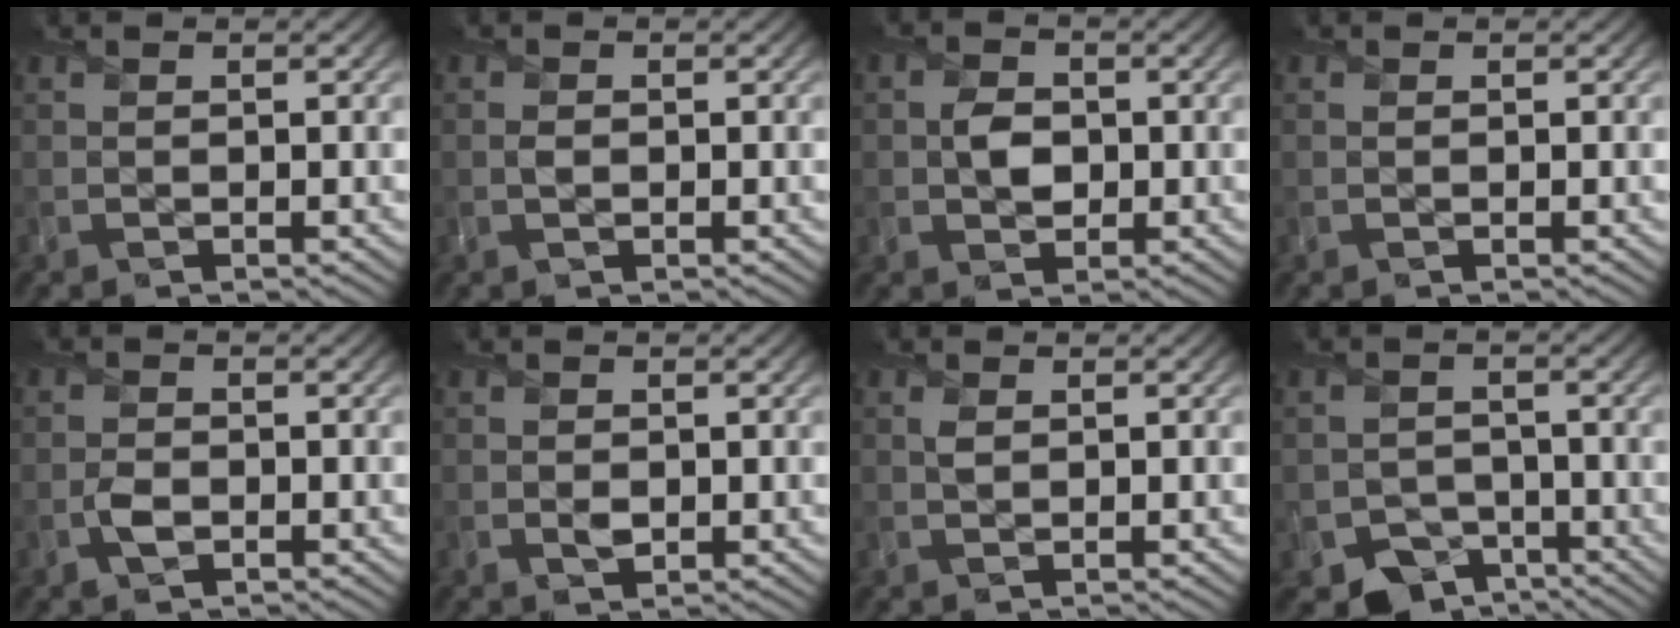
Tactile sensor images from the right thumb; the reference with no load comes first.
{"total": 0.6, "force": [0.0, 0.6, 0.3], "torque": [-0.004, -0.003, -0.002]}
{"total": 3.1, "force": [-0.2, 2.5, 1.8], "torque": [-0.035, -0.004, -0.007]}
{"total": 0.0}
{"total": 1.8, "force": [-0.7, 1.2, 1.1], "torque": [-0.023, -0.002, -0.015]}
{"total": 1.1, "force": [0.2, 0.9, 0.5], "torque": [-0.011, -0.005, 0.004]}
{"total": 1.0, "force": [0.5, 0.5, 0.6], "torque": [-0.017, 0.003, 0.010]}
{"total": 5.1, "force": [-3.5, 3.5, 1.4], "torque": [-0.016, -0.015, -0.059]}